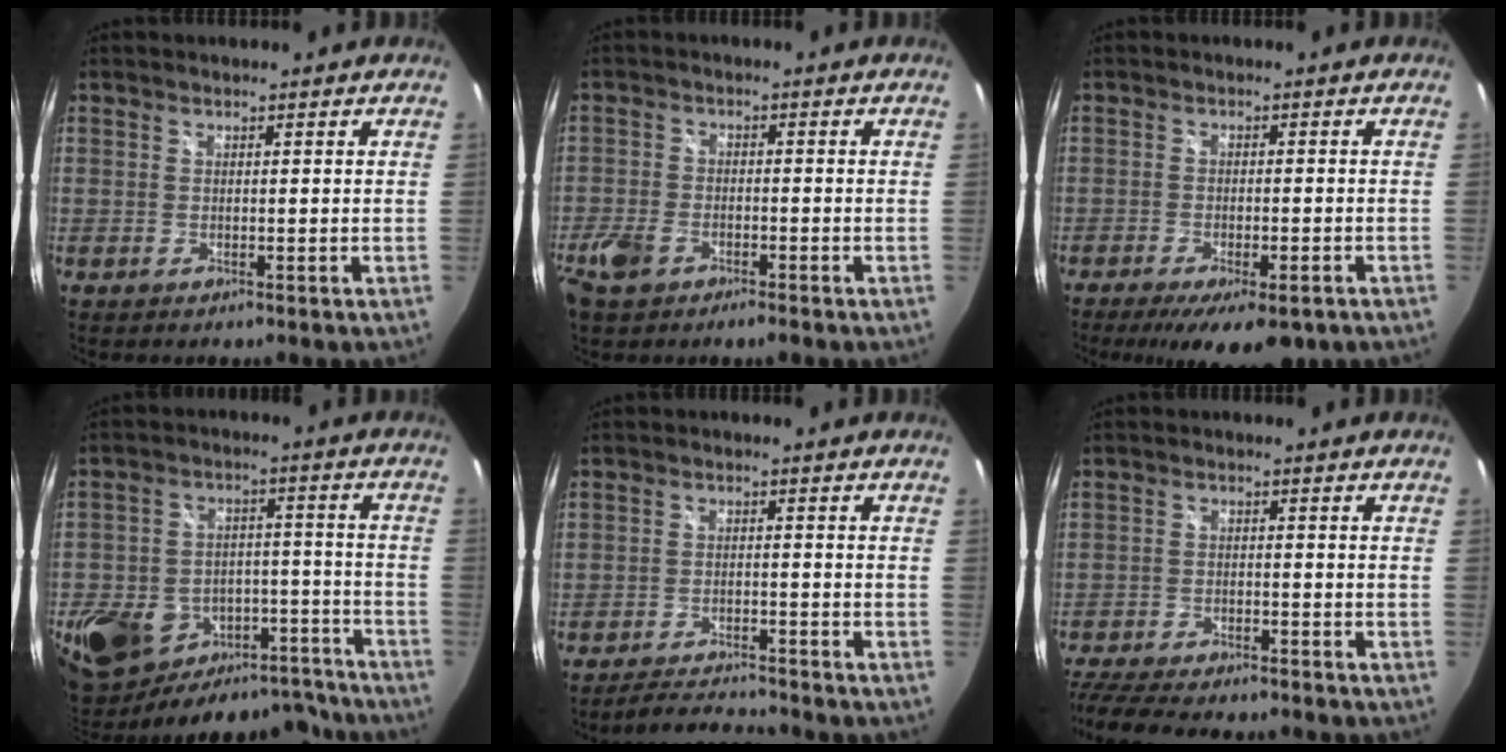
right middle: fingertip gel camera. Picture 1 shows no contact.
{"total": 6.6, "force": [-4.3, 3.3, 3.8], "torque": [-0.101, -0.012, -0.084]}
{"total": 11.6, "force": [-7.9, 3.7, 7.6], "torque": [-0.146, -0.033, -0.116]}
{"total": 24.1, "force": [-16.5, 13.9, 10.8], "torque": [-0.245, 0.014, -0.214]}
{"total": 6.6, "force": [-6.5, 0.3, 1.4], "torque": [-0.045, 0.007, -0.104]}
{"total": 15.0, "force": [-13.0, 3.5, 6.7], "torque": [-0.154, -0.025, -0.209]}